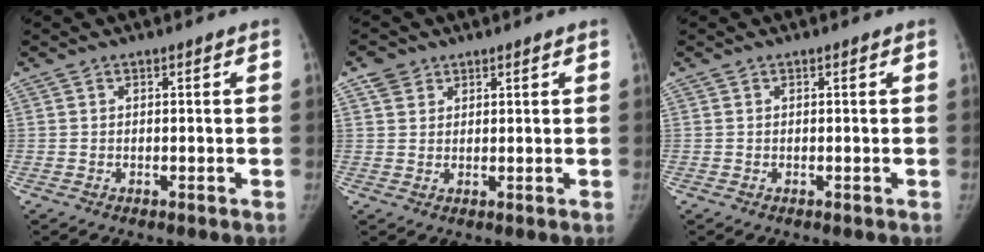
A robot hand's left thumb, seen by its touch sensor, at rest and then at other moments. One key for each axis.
{"total": 3.1, "fx": 1.9, "fy": 2.3, "fz": 0.6, "tx": 0.002, "ty": -0.006, "tz": 0.032}
{"total": 0.0}